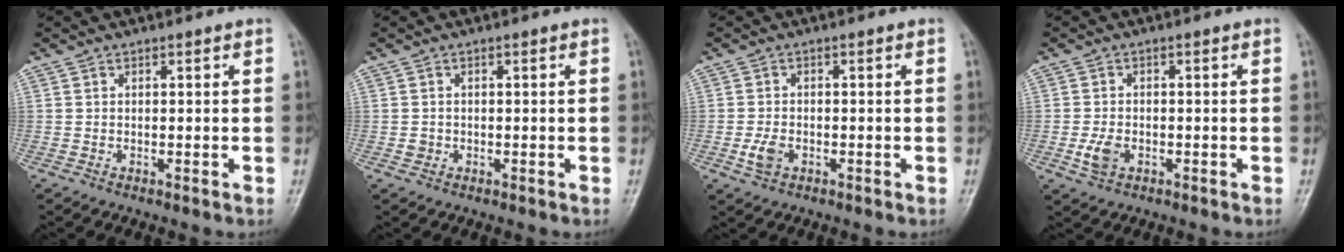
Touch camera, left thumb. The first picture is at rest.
{"total": 1.3, "force": [-0.3, 1.2, 0.3], "torque": [0.001, 0.003, -0.002]}
{"total": 3.1, "force": [-1.1, 2.1, 1.9], "torque": [-0.038, 0.002, -0.020]}
{"total": 3.4, "force": [-1.1, 2.4, 2.2], "torque": [-0.043, 0.000, -0.019]}